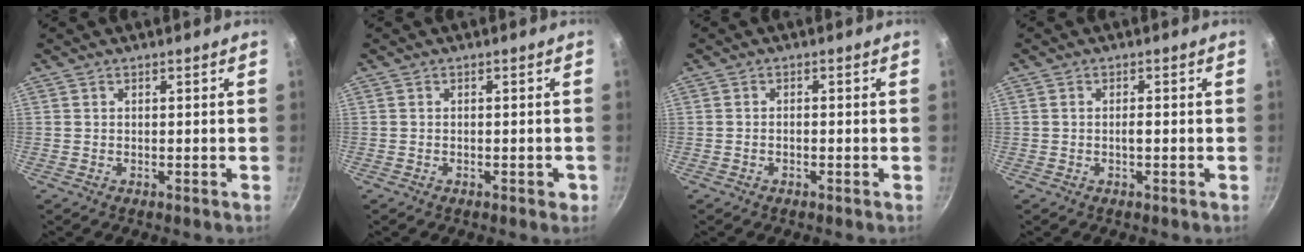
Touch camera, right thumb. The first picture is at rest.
{"total": 1.5, "force": [-0.7, 0.8, 1.1], "torque": [-0.009, 0.007, -0.006]}
{"total": 1.0, "force": [-0.5, 0.5, 0.7], "torque": [-0.015, 0.009, -0.012]}
{"total": 1.2, "force": [-0.3, 0.4, 1.1], "torque": [-0.019, 0.005, -0.007]}